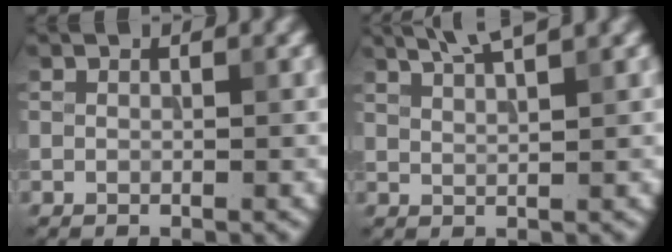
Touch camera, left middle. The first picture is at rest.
{"total": 4.1, "force": [3.2, 0.9, 2.5], "torque": [-0.018, 0.021, 0.028]}